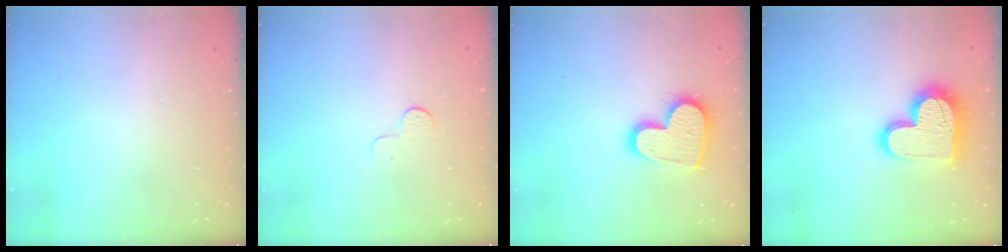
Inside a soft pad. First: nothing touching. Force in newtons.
{"total": 3.9, "press": 3.9, "slide": 0.4}
{"total": 15.2, "press": 15.2, "slide": 0.9}
{"total": 18.5, "press": 18.4, "slide": 1.3}